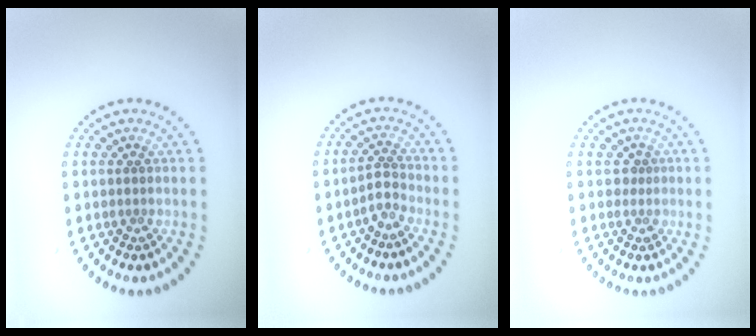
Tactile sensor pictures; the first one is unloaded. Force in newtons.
{"total": 1.7, "press": 1.2, "slide": 1.2}
{"total": 1.0, "press": 0.8, "slide": 0.7}